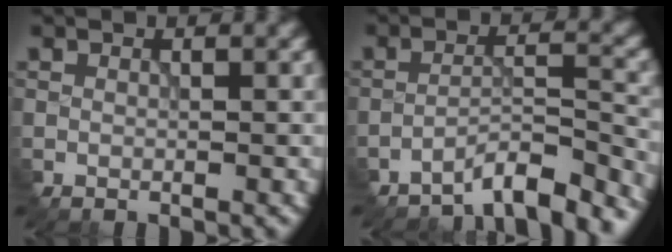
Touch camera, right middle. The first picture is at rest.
{"total": 5.6, "force": [-5.3, 0.7, 1.8], "torque": [-0.028, 0.003, -0.086]}